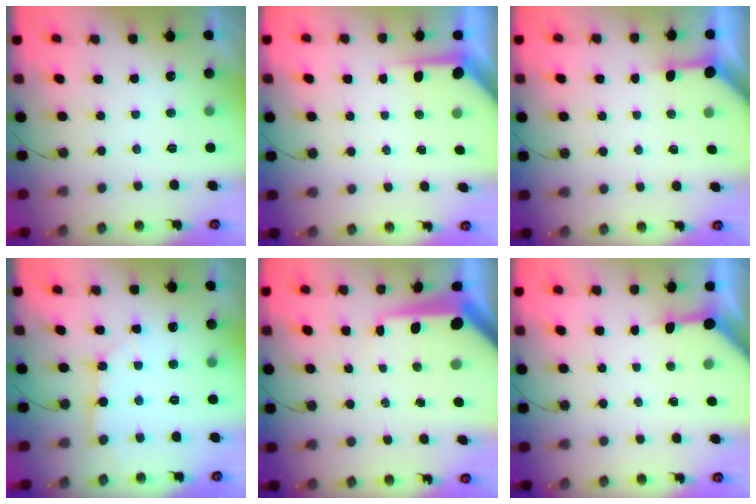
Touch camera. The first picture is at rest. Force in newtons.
{"total": 4.0, "press": 3.9, "slide": 0.3}
{"total": 3.3, "press": 3.3, "slide": 0.5}
{"total": 3.4, "press": 3.4, "slide": 0.3}
{"total": 12.2, "press": 12.1, "slide": 1.0}
{"total": 3.6, "press": 3.6, "slide": 0.4}